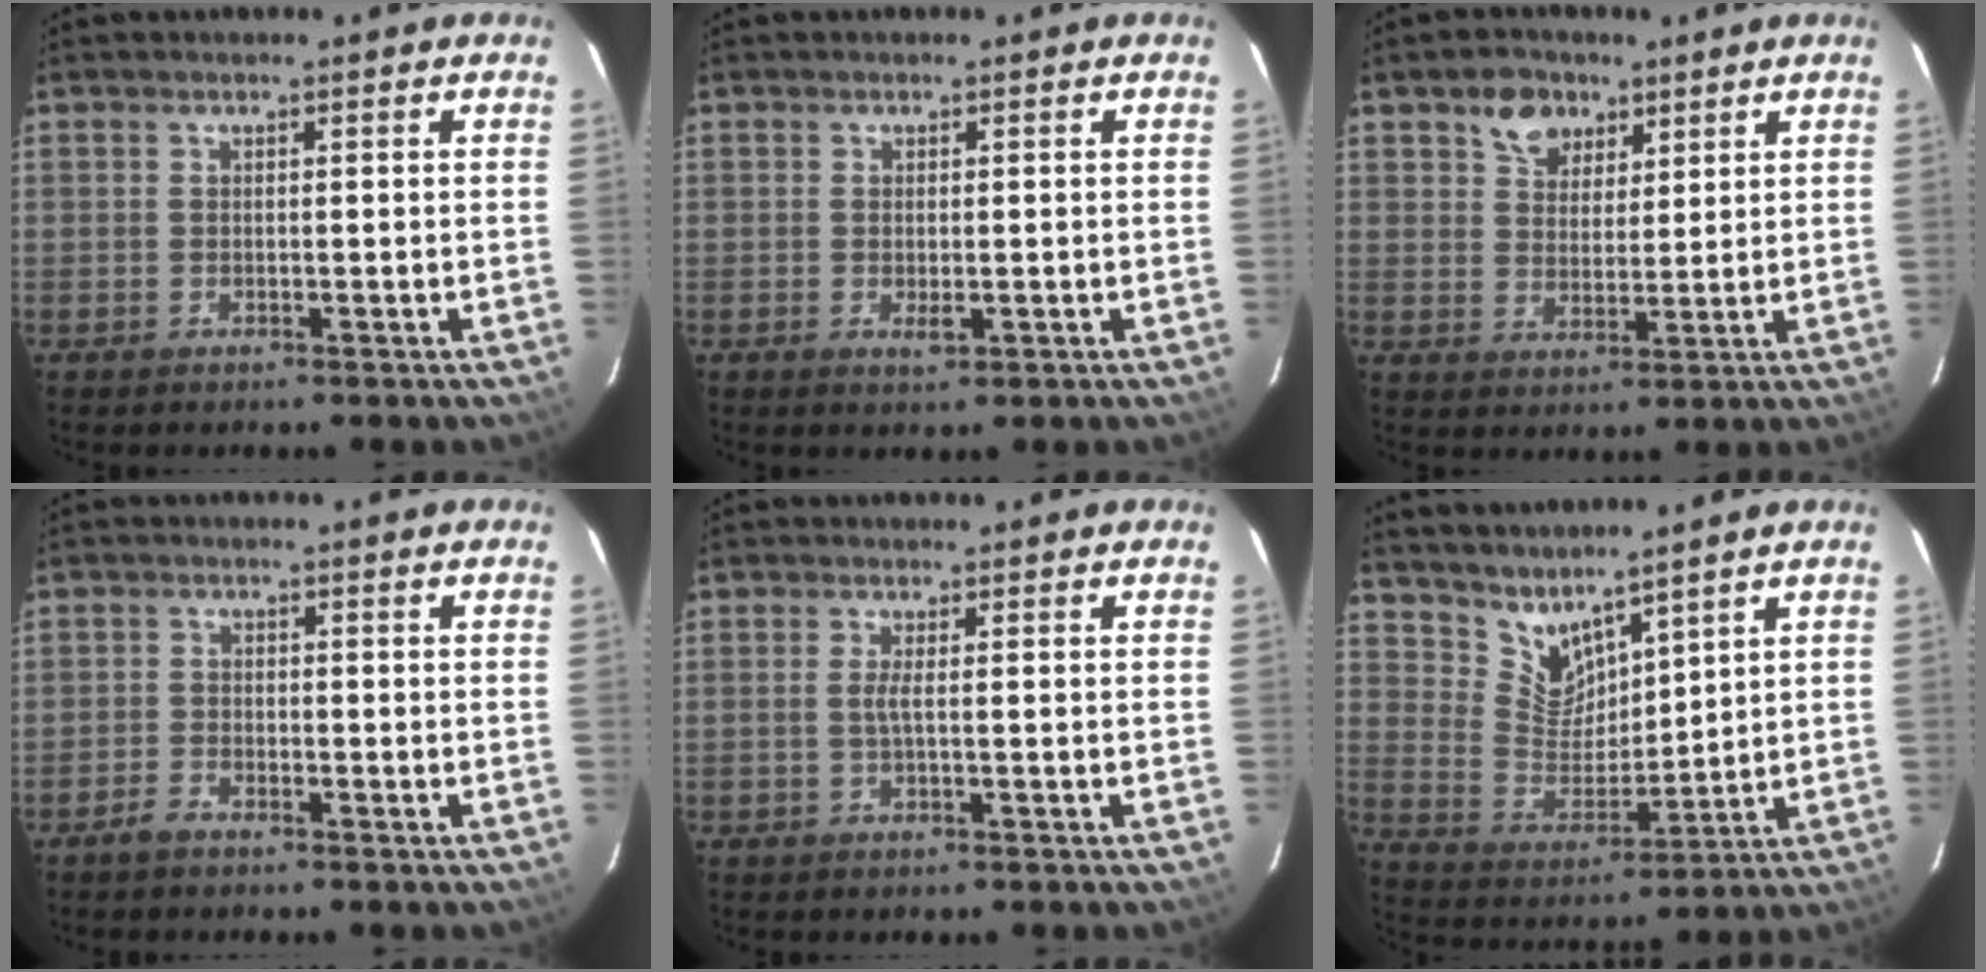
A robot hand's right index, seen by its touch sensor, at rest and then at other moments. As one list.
[{"total": 1.8, "force": [-0.4, 0.9, 1.6], "torque": [-0.027, -0.003, -0.004]}, {"total": 6.7, "force": [4.0, 4.7, 2.4], "torque": [-0.036, 0.015, 0.071]}, {"total": 2.3, "force": [-2.0, 0.8, 0.8], "torque": [-0.031, 0.004, -0.040]}, {"total": 1.3, "force": [-0.3, -0.4, 1.2], "torque": [-0.022, 0.000, -0.008]}, {"total": 8.1, "force": [7.1, 3.1, 2.2], "torque": [-0.039, -0.005, 0.149]}]